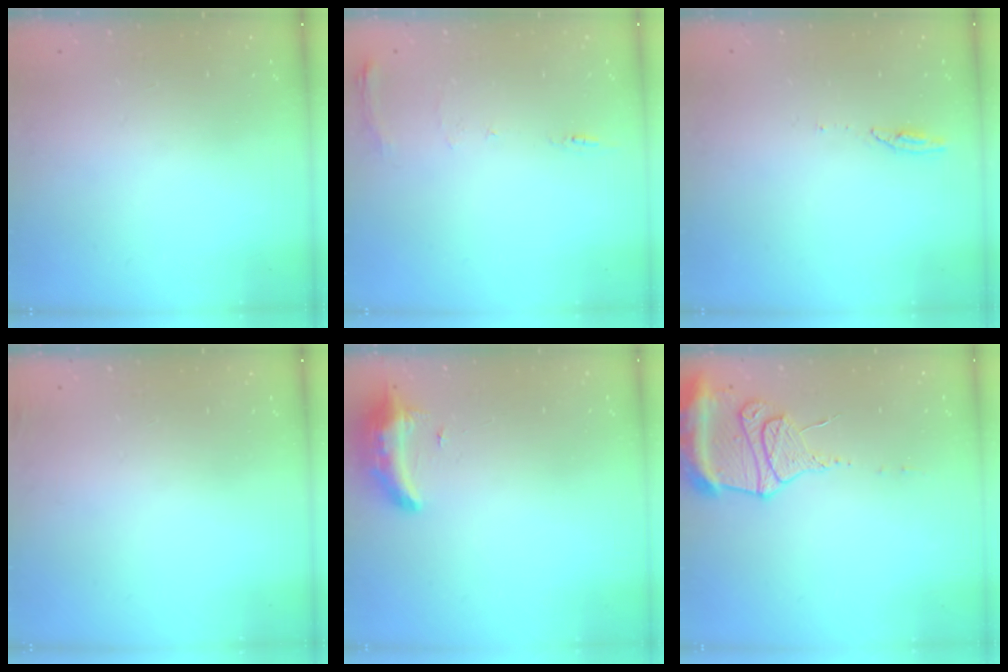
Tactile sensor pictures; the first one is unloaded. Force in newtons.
{"total": 7.4, "press": 7.4, "slide": 0.8}
{"total": 3.5, "press": 3.5, "slide": 0.3}
{"total": 3.0, "press": 2.9, "slide": 1.0}
{"total": 8.2, "press": 8.1, "slide": 1.6}
{"total": 14.1, "press": 14.1, "slide": 1.3}